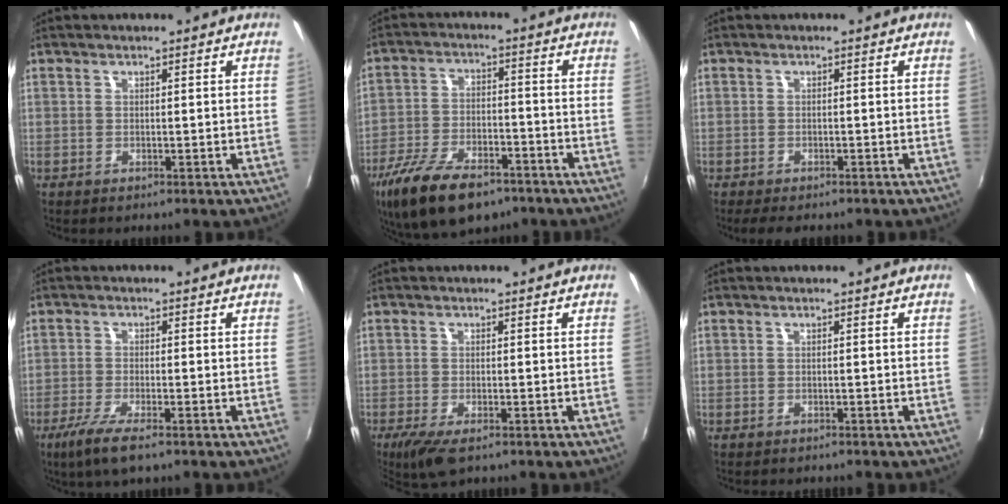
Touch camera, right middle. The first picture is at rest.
{"total": 16.5, "force": [-11.2, 7.3, 9.8], "torque": [-0.208, -0.032, -0.190]}
{"total": 3.6, "force": [-2.8, 1.6, 1.5], "torque": [-0.037, -0.013, -0.046]}
{"total": 6.5, "force": [-4.3, 1.0, 4.8], "torque": [-0.115, -0.023, -0.080]}
{"total": 5.9, "force": [-4.0, 1.7, 4.0], "torque": [-0.092, -0.026, -0.070]}
{"total": 1.8, "force": [-1.7, 0.4, 0.4], "torque": [-0.016, -0.011, -0.025]}